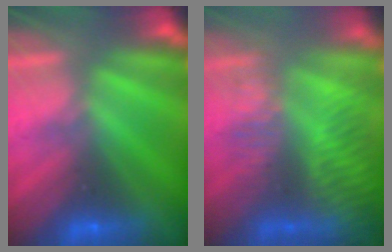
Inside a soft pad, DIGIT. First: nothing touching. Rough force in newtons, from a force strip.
{"total": 3.4}